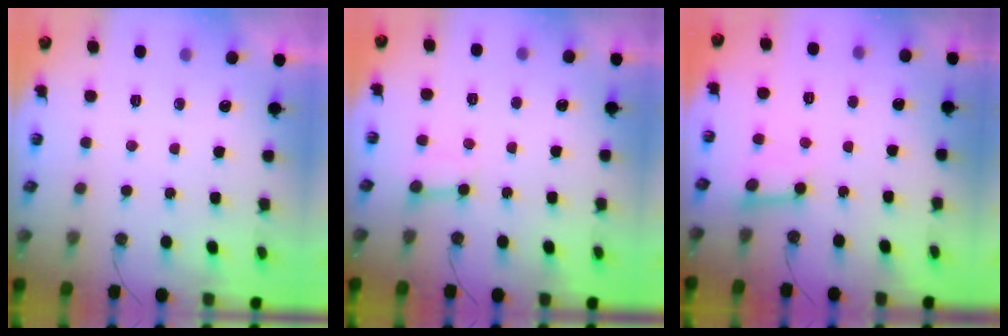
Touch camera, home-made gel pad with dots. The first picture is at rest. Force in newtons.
{"total": 4.2, "press": 4.2, "slide": 0.6}
{"total": 5.3, "press": 5.3, "slide": 0.4}